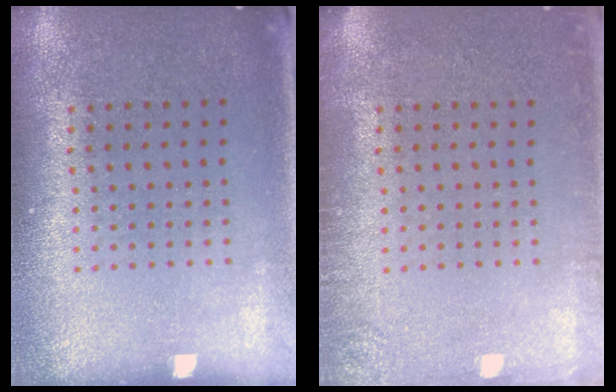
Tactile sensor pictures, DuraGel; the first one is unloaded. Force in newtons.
{"total": 1.7, "press": 1.7, "slide": 0.3}